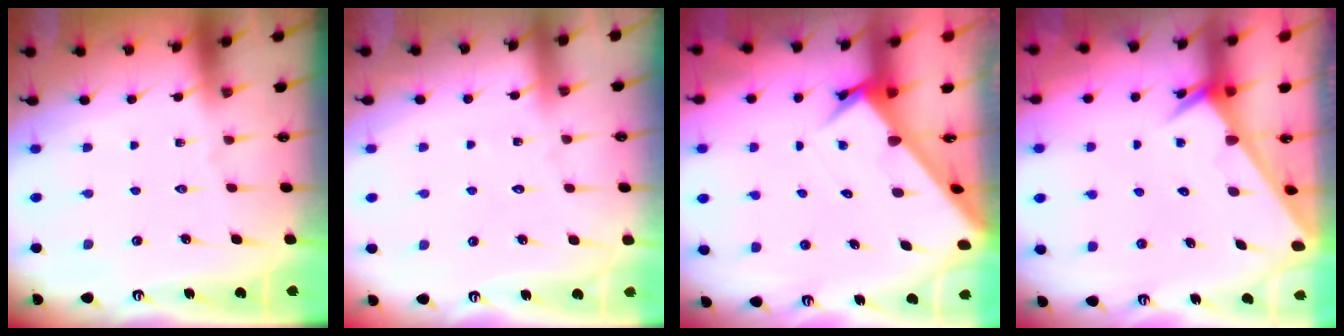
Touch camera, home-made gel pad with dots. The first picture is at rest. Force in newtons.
{"total": 4.5, "press": 4.5, "slide": 0.5}
{"total": 3.9, "press": 3.9, "slide": 0.3}
{"total": 2.5, "press": 2.5, "slide": 0.1}